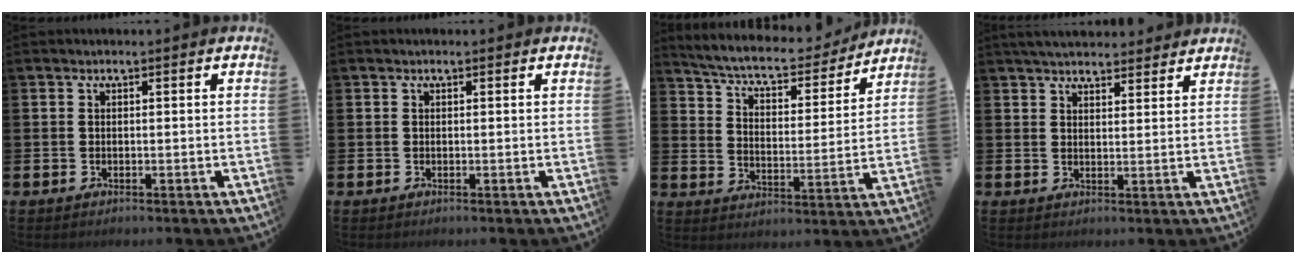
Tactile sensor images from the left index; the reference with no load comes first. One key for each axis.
{"total": 0.7, "fx": -0.4, "fy": 0.5, "fz": 0.2, "tx": 0.003, "ty": 0.002, "tz": -0.012}
{"total": 6.2, "fx": 5.8, "fy": 1.5, "fz": 1.9, "tx": -0.061, "ty": -0.049, "tz": 0.091}
{"total": 4.1, "fx": 4.0, "fy": 0.8, "fz": 0.5, "tx": -0.015, "ty": -0.016, "tz": 0.073}